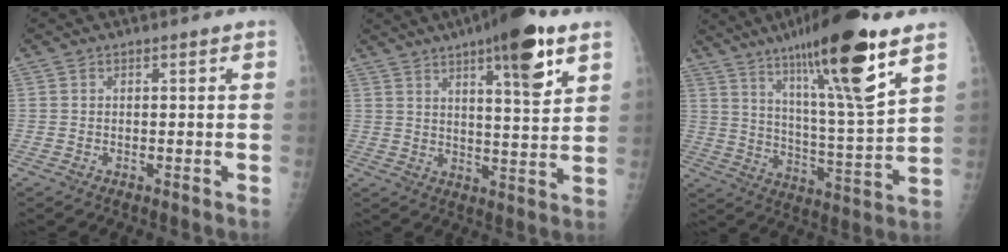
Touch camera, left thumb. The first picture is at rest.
{"total": 13.9, "force": [7.8, 3.1, 11.0], "torque": [-0.144, -0.035, 0.112]}
{"total": 20.8, "force": [12.4, 2.3, 16.5], "torque": [-0.255, -0.056, 0.205]}